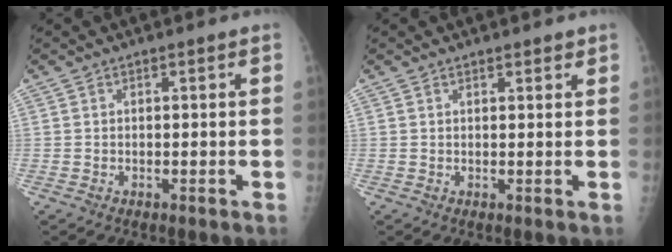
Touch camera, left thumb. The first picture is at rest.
{"total": 1.3, "force": [1.1, 0.5, 0.5], "torque": [0.000, -0.006, 0.014]}